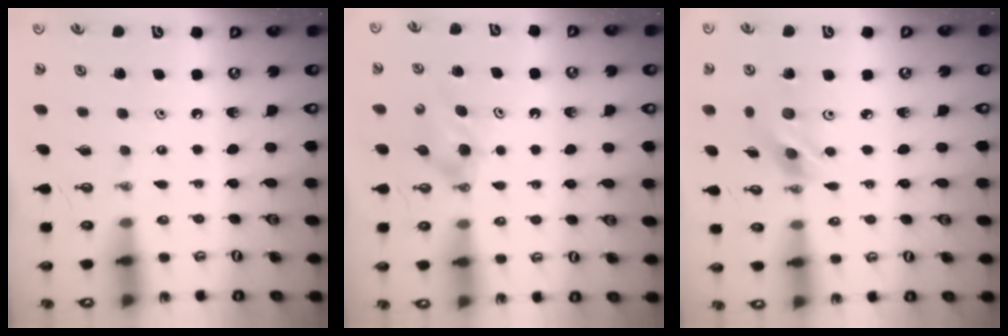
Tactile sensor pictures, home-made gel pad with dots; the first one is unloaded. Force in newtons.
{"total": 3.8, "press": 3.8, "slide": 0.6}
{"total": 9.4, "press": 9.4, "slide": 0.3}